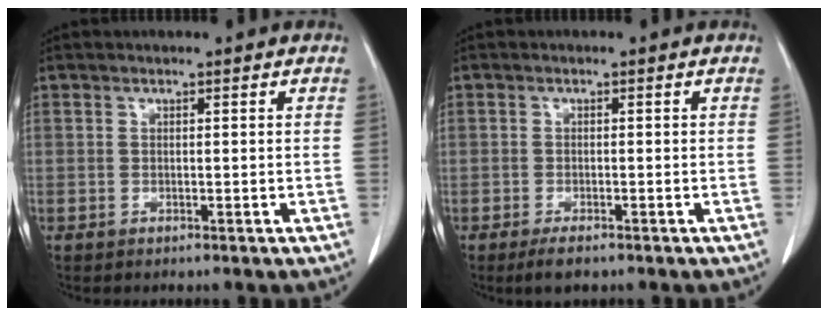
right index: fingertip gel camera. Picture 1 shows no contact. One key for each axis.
{"total": 2.4, "fx": -1.7, "fy": 1.0, "fz": 1.4, "tx": -0.029, "ty": -0.003, "tz": -0.023}